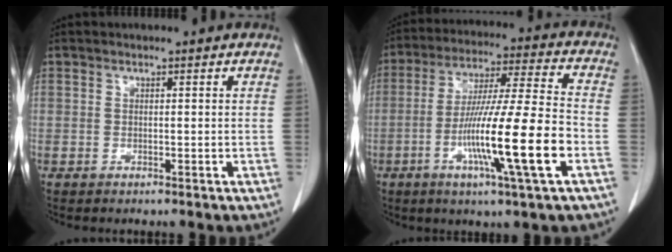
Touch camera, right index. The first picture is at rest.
{"total": 16.3, "force": [-5.3, -0.4, 15.4], "torque": [-0.281, -0.012, -0.095]}